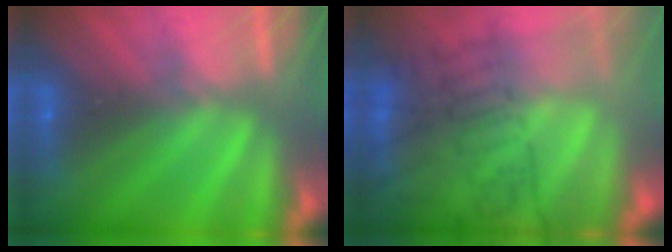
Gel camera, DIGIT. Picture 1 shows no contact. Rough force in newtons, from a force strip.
{"total": 7.5}